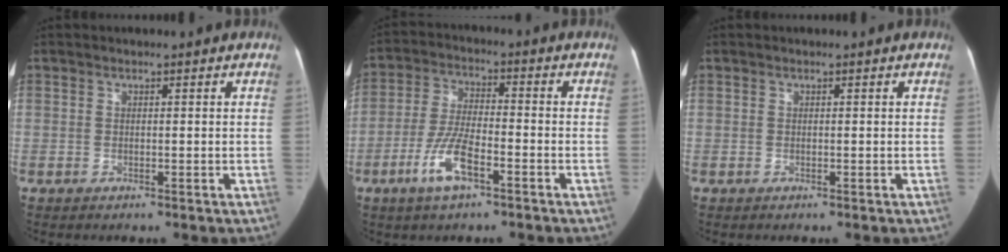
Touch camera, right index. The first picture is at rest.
{"total": 8.6, "force": [-4.3, 2.7, 7.0], "torque": [-0.152, 0.000, -0.080]}
{"total": 0.0}